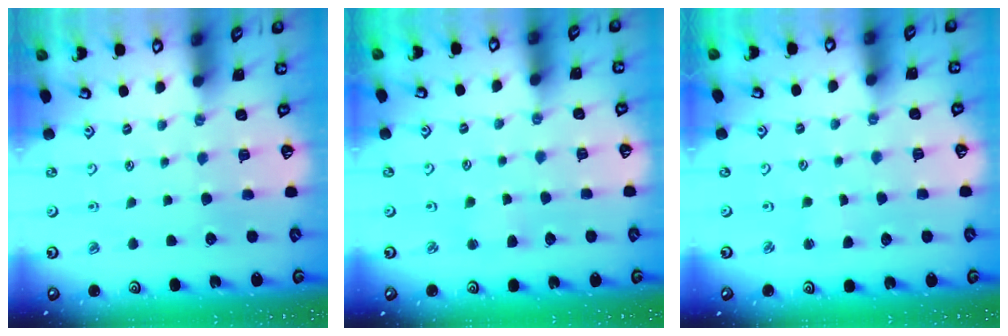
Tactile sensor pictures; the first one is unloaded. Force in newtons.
{"total": 2.9, "press": 2.9, "slide": 0.3}
{"total": 1.5, "press": 1.5, "slide": 0.3}